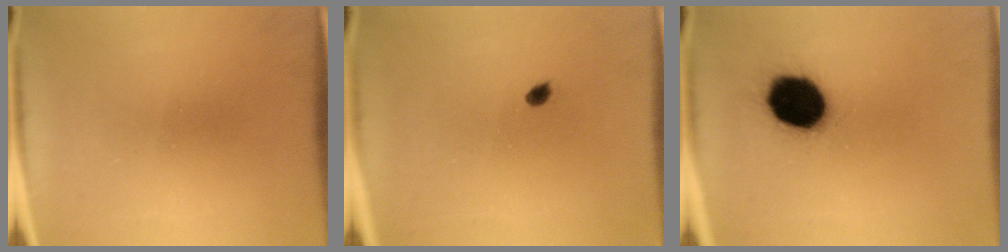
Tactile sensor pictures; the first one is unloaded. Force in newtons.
{"total": 1.1}
{"total": 18.0}